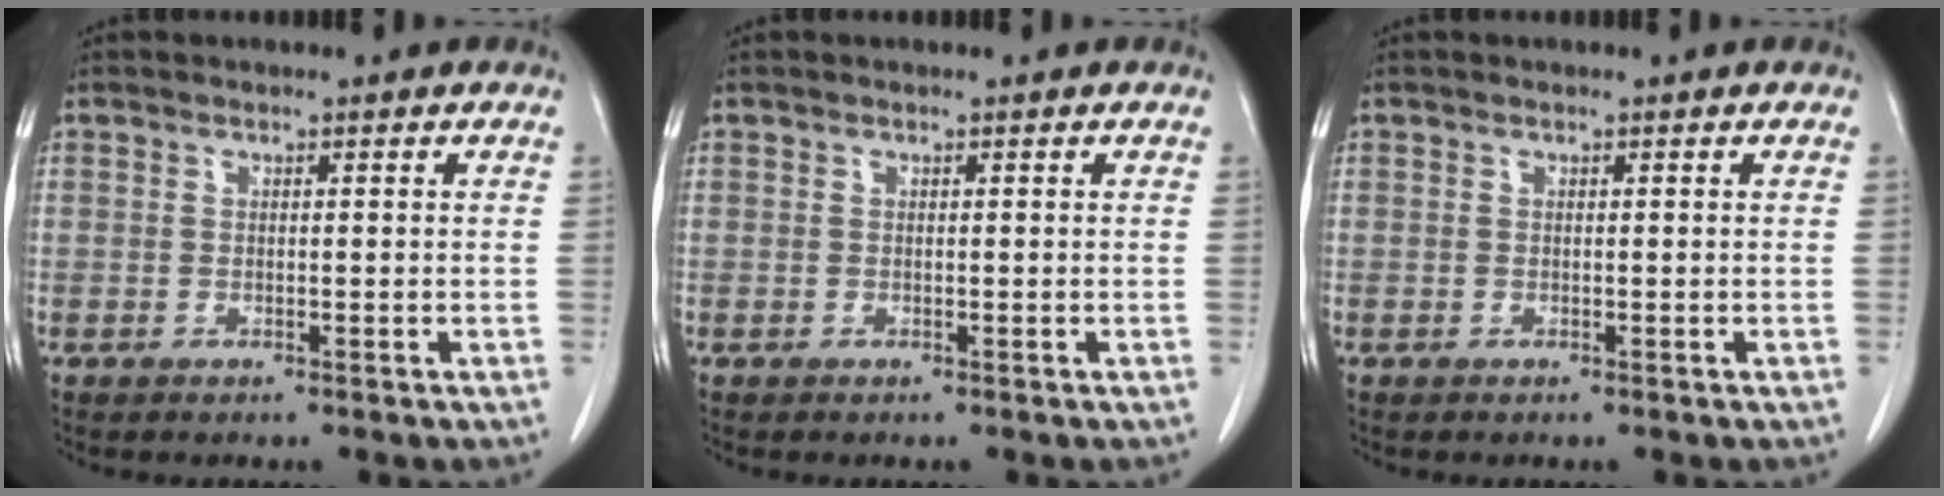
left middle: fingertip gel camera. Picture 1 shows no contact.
{"total": 0.0}
{"total": 0.0}